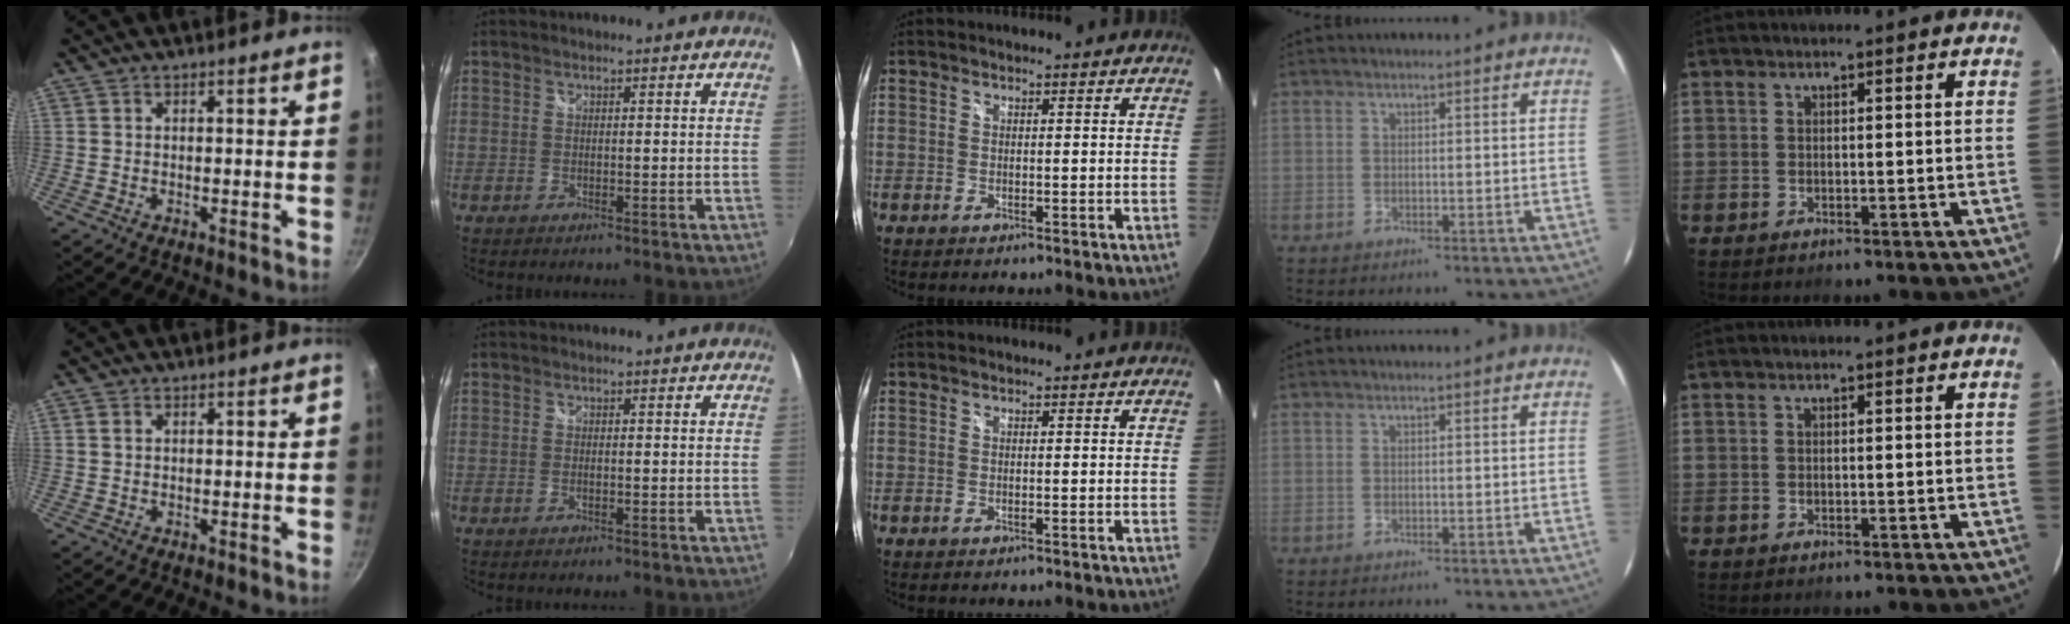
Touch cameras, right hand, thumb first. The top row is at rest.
{"thumb": {"total": 1.2, "force": [0.5, 0.9, 0.7], "torque": [-0.011, 0.001, 0.008]}, "index": {"total": 0.9, "force": [-0.4, 0.4, 0.7], "torque": [-0.013, -0.001, -0.008]}}